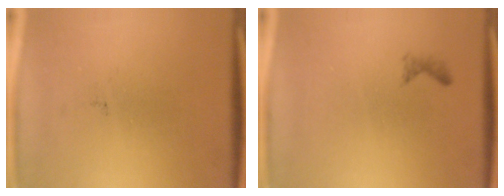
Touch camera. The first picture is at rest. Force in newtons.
{"total": 0.6}